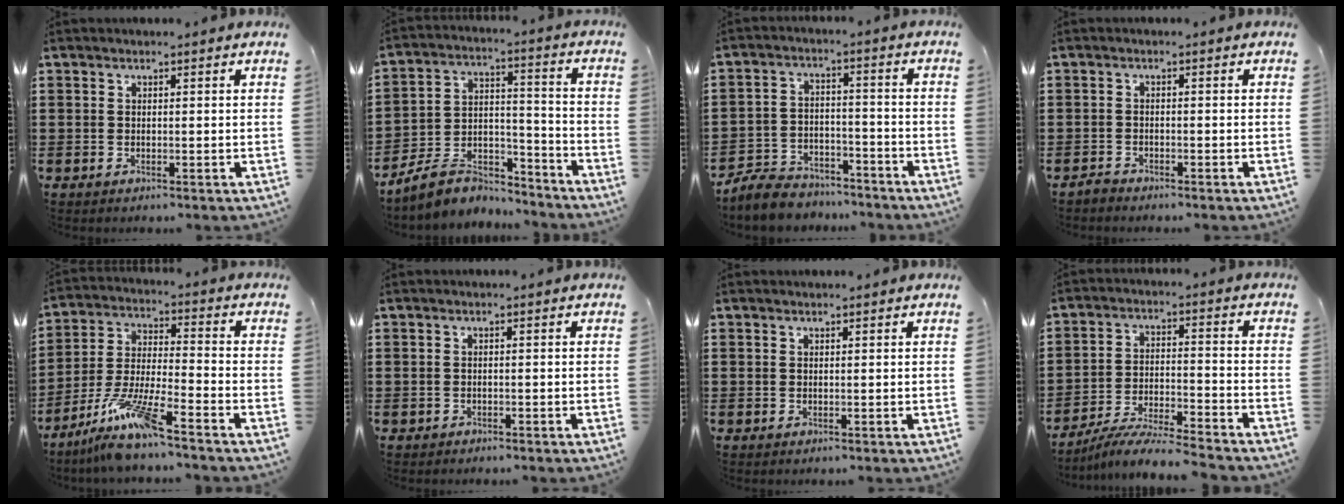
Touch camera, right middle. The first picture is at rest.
{"total": 7.7, "force": [-6.8, 2.9, 2.2], "torque": [-0.056, 0.012, -0.135]}
{"total": 6.7, "force": [-6.4, 1.6, 1.0], "torque": [-0.025, 0.014, -0.128]}
{"total": 1.3, "force": [-1.2, 0.3, 0.2], "torque": [-0.009, 0.000, -0.025]}
{"total": 9.6, "force": [-7.6, 0.4, 5.9], "torque": [-0.129, -0.008, -0.151]}
{"total": 0.5, "force": [-0.5, 0.1, 0.0], "torque": [-0.002, 0.000, -0.011]}
{"total": 0.0}
{"total": 6.9, "force": [-6.6, 0.0, 2.1], "torque": [-0.041, -0.005, -0.127]}